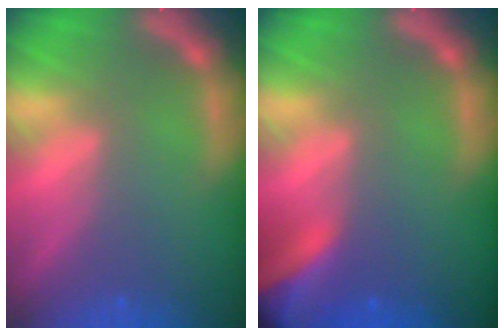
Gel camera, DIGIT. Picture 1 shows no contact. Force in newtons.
{"total": 9.0}